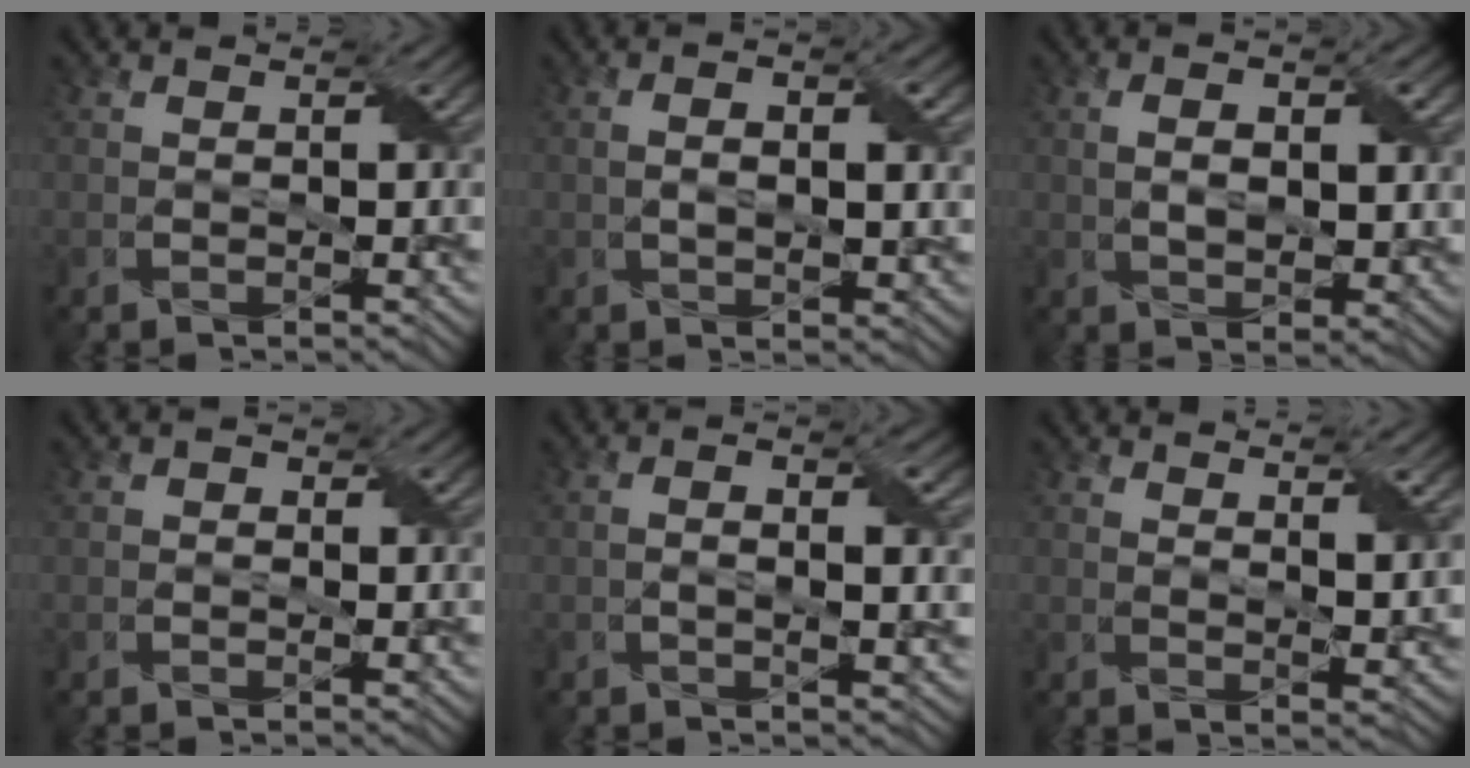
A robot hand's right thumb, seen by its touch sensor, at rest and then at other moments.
{"total": 5.0, "force": [0.7, 2.5, 4.3], "torque": [-0.067, 0.000, 0.014]}
{"total": 6.3, "force": [1.1, 3.3, 5.2], "torque": [-0.076, -0.004, 0.023]}
{"total": 0.9, "force": [-0.1, 0.9, 0.3], "torque": [-0.004, -0.004, -0.007]}
{"total": 4.2, "force": [0.2, 1.5, 3.9], "torque": [-0.073, 0.002, 0.003]}
{"total": 3.9, "force": [2.7, 0.7, 2.7], "torque": [-0.057, -0.002, 0.050]}